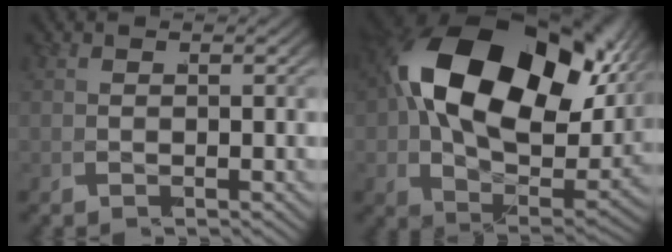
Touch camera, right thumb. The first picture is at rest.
{"total": 20.0, "force": [3.1, 12.4, 15.4], "torque": [-0.292, -0.032, 0.056]}